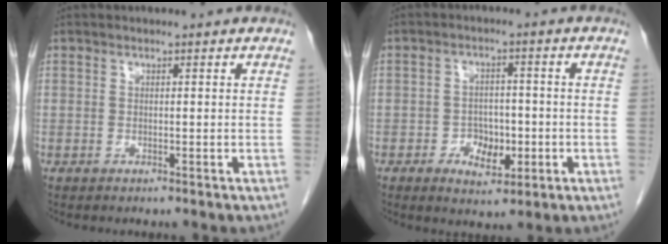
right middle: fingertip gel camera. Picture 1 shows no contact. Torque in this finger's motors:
{"motor_torque": [-0.17, -0.35, -0.03, 0.00]}